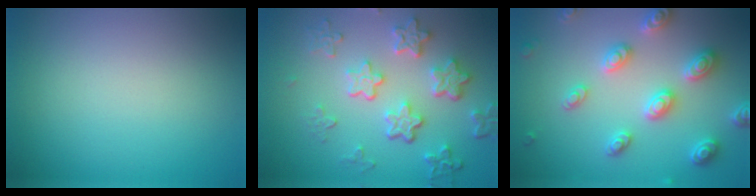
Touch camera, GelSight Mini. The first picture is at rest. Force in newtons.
{"total": 5.7, "press": 4.3, "slide": 3.7}
{"total": 5.0, "press": 4.9, "slide": 1.0}